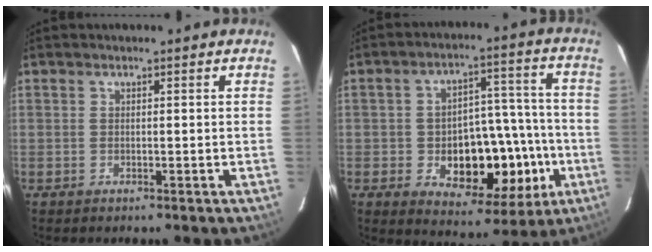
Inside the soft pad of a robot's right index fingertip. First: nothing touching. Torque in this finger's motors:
{"motor_torque": [1.16, -0.98, 0.29, 0.07]}